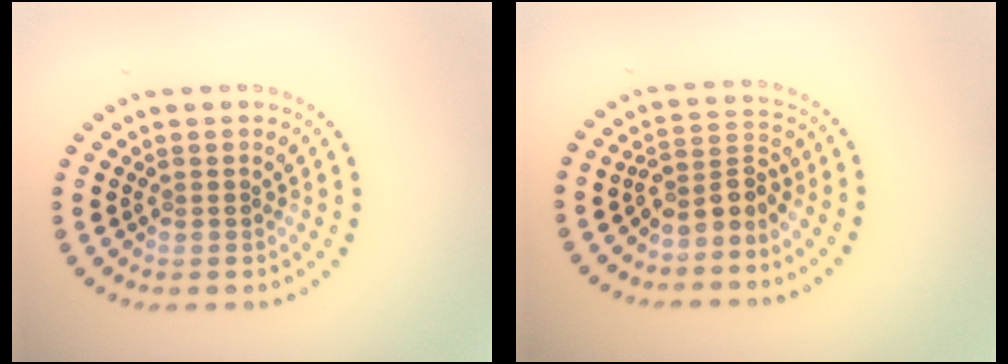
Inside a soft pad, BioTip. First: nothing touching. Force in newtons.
{"total": 2.8, "press": 2.0, "slide": 2.0}